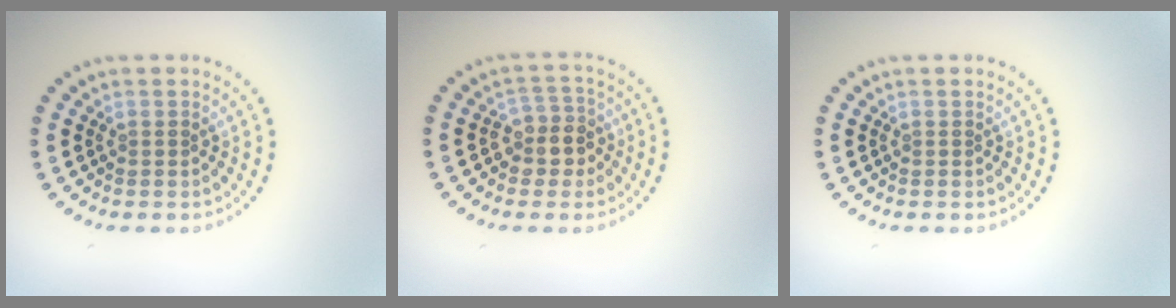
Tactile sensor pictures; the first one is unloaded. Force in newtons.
{"total": 2.8, "press": 2.5, "slide": 1.3}
{"total": 0.0}